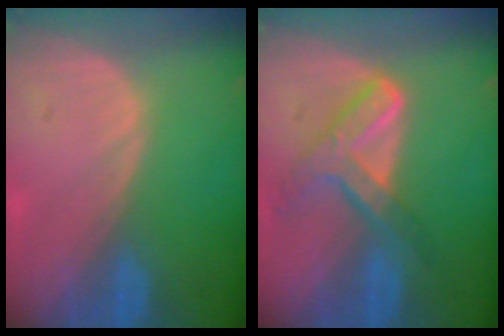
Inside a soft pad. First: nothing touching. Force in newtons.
{"total": 7.5, "press": 6.2, "slide": 4.2}